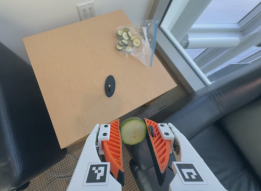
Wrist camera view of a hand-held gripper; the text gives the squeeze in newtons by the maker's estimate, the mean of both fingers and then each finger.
{"total": 8.8, "left": 8.8, "right": 8.8}